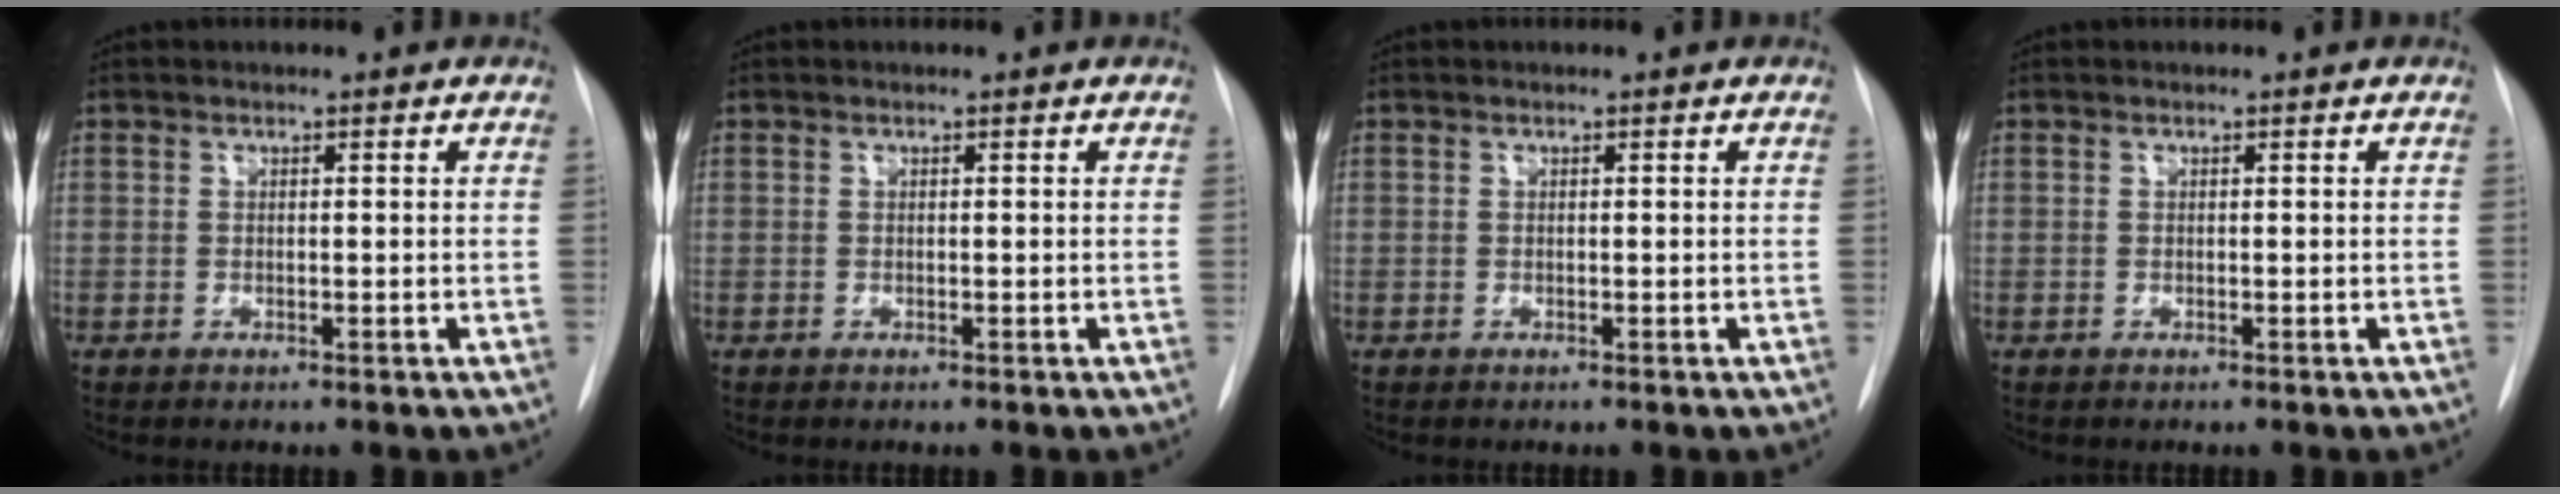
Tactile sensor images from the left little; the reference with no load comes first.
{"total": 0.0}
{"total": 0.0}
{"total": 0.0}